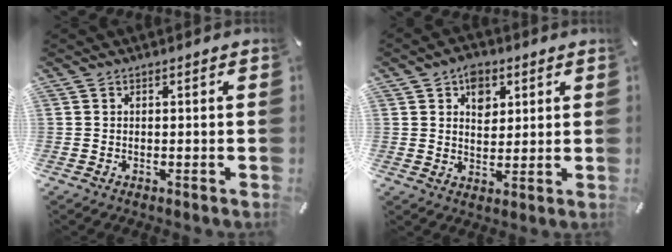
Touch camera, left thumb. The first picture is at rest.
{"total": 6.1, "force": [2.7, 4.6, 3.0], "torque": [-0.030, -0.006, 0.042]}